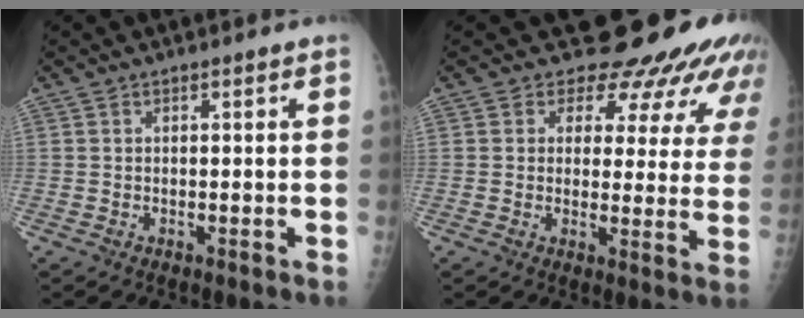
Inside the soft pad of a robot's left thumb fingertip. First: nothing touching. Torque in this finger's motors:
{"motor_torque": [0.34, 0.07, 1.39, -1.38, 0.05]}